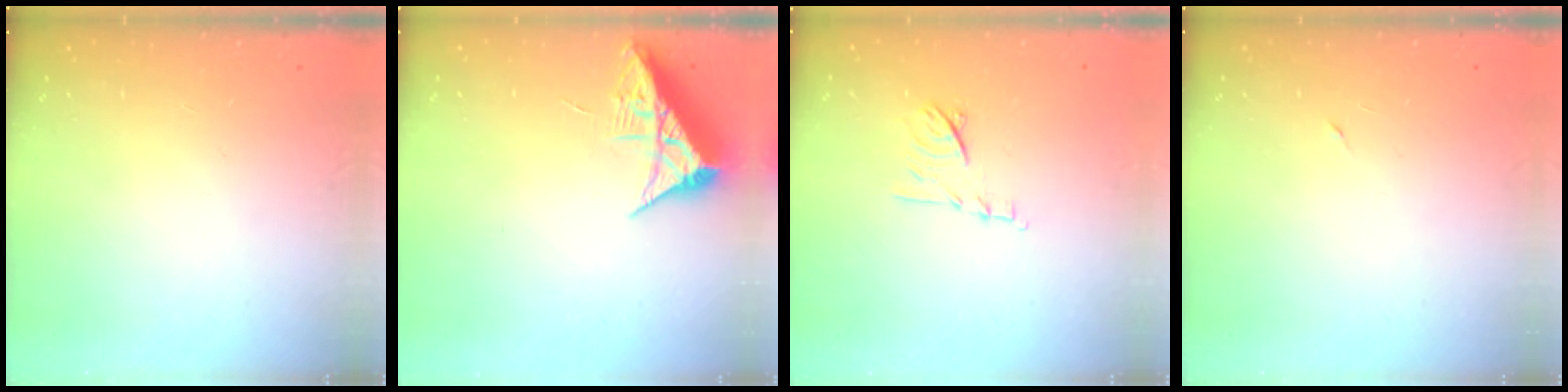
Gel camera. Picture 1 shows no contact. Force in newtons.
{"total": 8.4, "press": 8.4, "slide": 0.5}
{"total": 8.2, "press": 8.2, "slide": 0.8}
{"total": 3.1, "press": 2.9, "slide": 1.1}